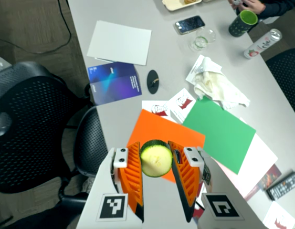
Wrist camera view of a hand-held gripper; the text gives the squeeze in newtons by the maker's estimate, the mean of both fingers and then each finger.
{"total": 11.2, "left": 11.2, "right": 11.3}